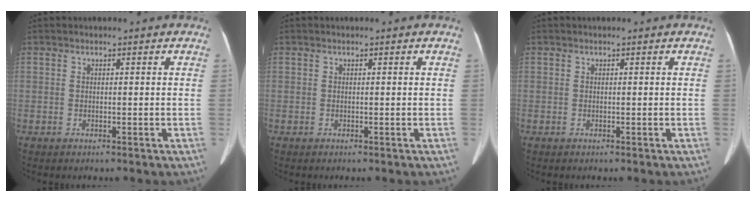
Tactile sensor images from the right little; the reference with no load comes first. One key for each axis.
{"total": 0.0}
{"total": 0.0}